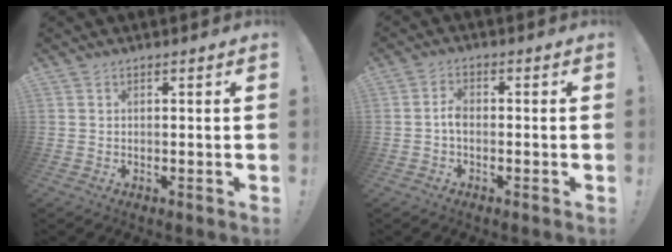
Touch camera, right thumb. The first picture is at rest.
{"total": 4.1, "force": [-1.1, 1.9, 3.5], "torque": [-0.078, 0.004, -0.022]}